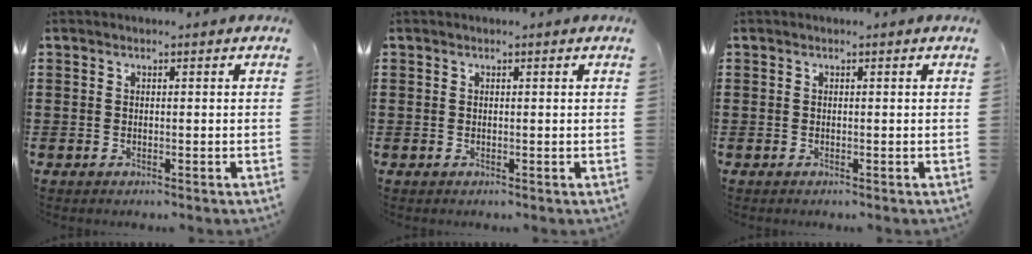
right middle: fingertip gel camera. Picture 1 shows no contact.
{"total": 0.0}
{"total": 0.0}